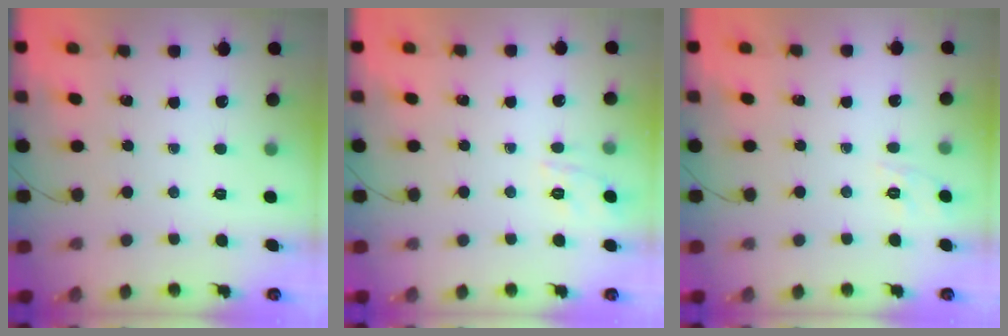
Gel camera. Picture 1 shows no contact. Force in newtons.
{"total": 1.9, "press": 0.9, "slide": 1.6}
{"total": 2.0, "press": 0.8, "slide": 1.8}